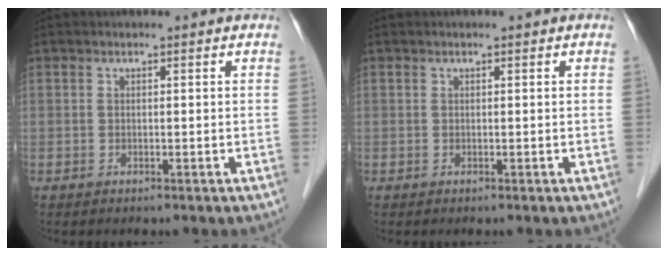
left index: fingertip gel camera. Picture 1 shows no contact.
{"total": 0.0}